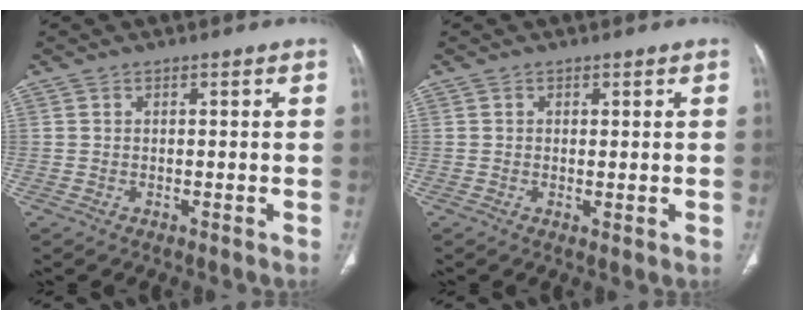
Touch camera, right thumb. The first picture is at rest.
{"total": 0.8, "force": [0.1, 0.3, 0.8], "torque": [-0.020, -0.006, 0.003]}